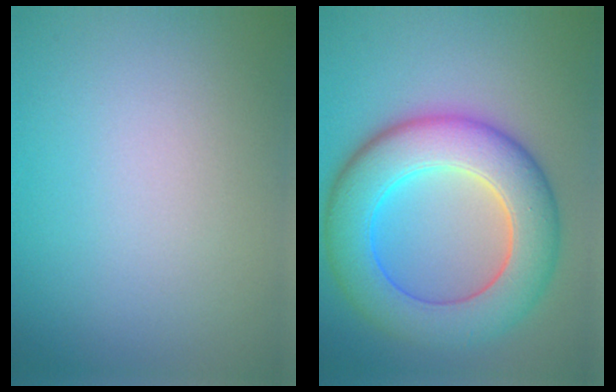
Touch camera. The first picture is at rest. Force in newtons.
{"total": 9.7, "press": 9.7, "slide": 0.1}